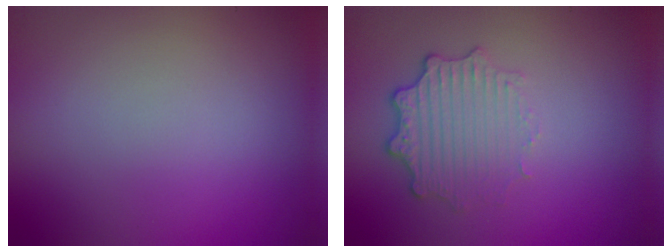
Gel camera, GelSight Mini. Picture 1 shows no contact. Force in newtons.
{"total": 3.6, "press": 2.8, "slide": 2.2}